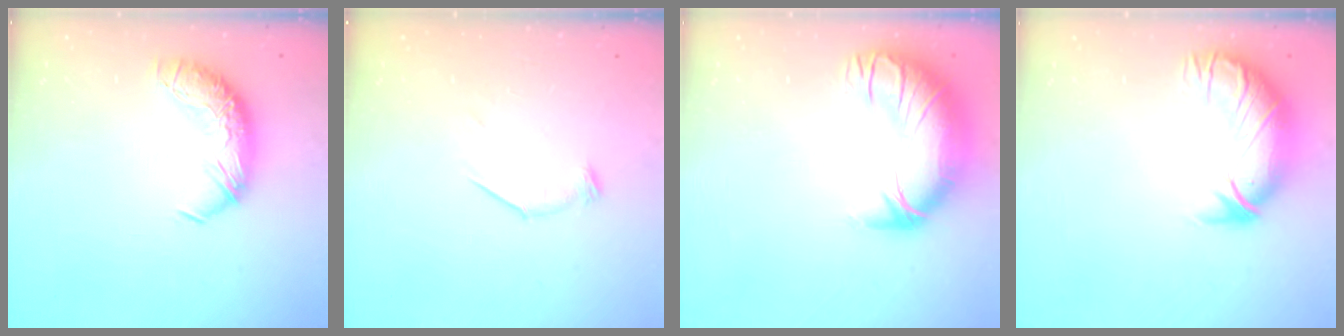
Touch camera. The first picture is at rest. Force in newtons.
{"total": 6.9, "press": 6.8, "slide": 1.1}
{"total": 3.6, "press": 2.0, "slide": 3.1}
{"total": 3.0, "press": 0.4, "slide": 2.9}